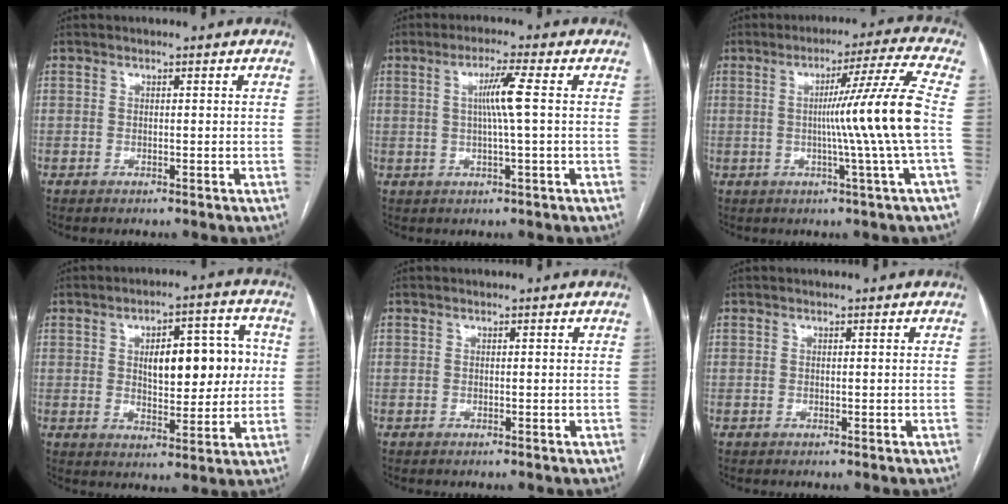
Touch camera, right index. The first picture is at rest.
{"total": 5.0, "force": [0.6, -0.8, 4.9], "torque": [-0.093, 0.002, 0.013]}
{"total": 12.3, "force": [-0.6, -3.4, 11.8], "torque": [-0.180, -0.009, -0.006]}
{"total": 11.8, "force": [1.7, 4.9, 10.6], "torque": [-0.143, 0.024, 0.032]}
{"total": 0.0}
{"total": 0.0}